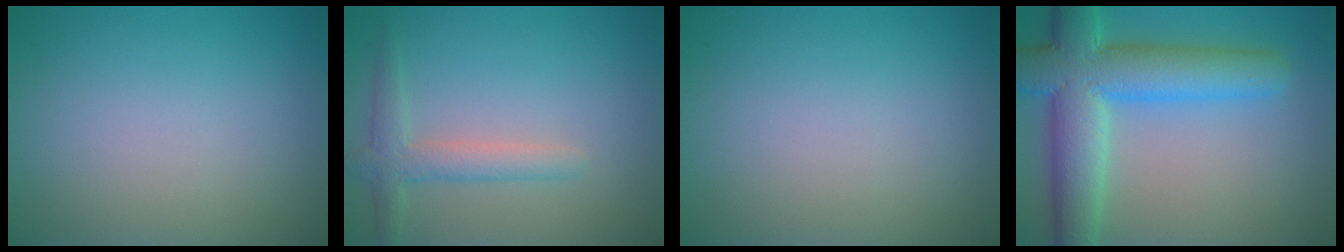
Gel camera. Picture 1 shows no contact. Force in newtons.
{"total": 2.6, "press": 2.6, "slide": 0.2}
{"total": 0.0}
{"total": 9.5, "press": 9.4, "slide": 0.4}